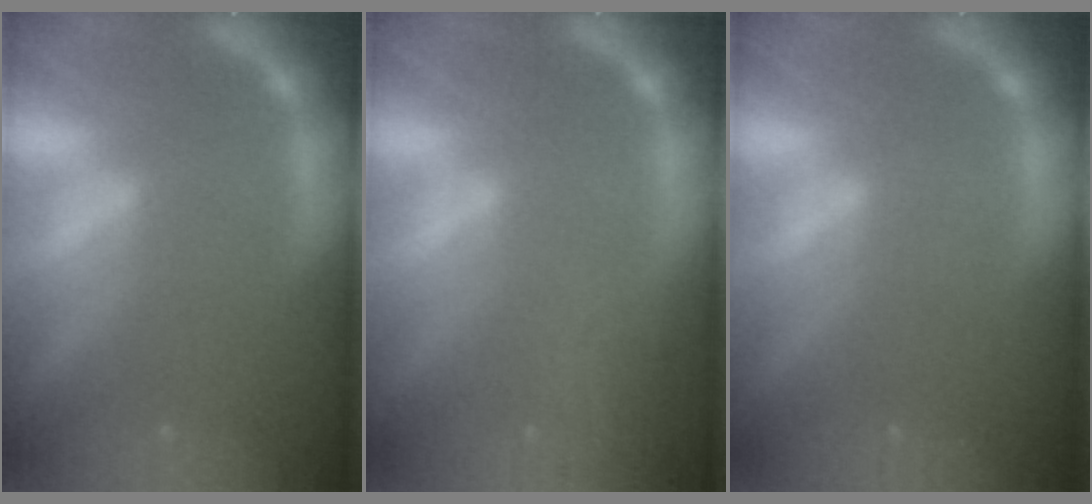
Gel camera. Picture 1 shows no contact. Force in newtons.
{"total": 2.9}
{"total": 0.0}